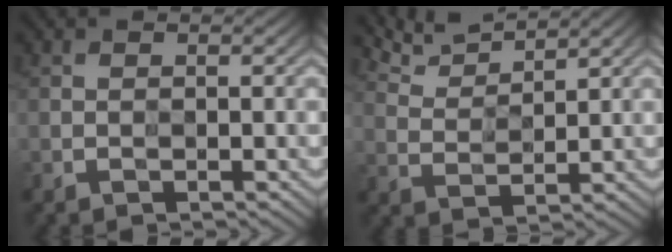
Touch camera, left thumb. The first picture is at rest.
{"total": 5.3, "force": [5.1, 0.7, 1.2], "torque": [-0.042, 0.008, 0.108]}